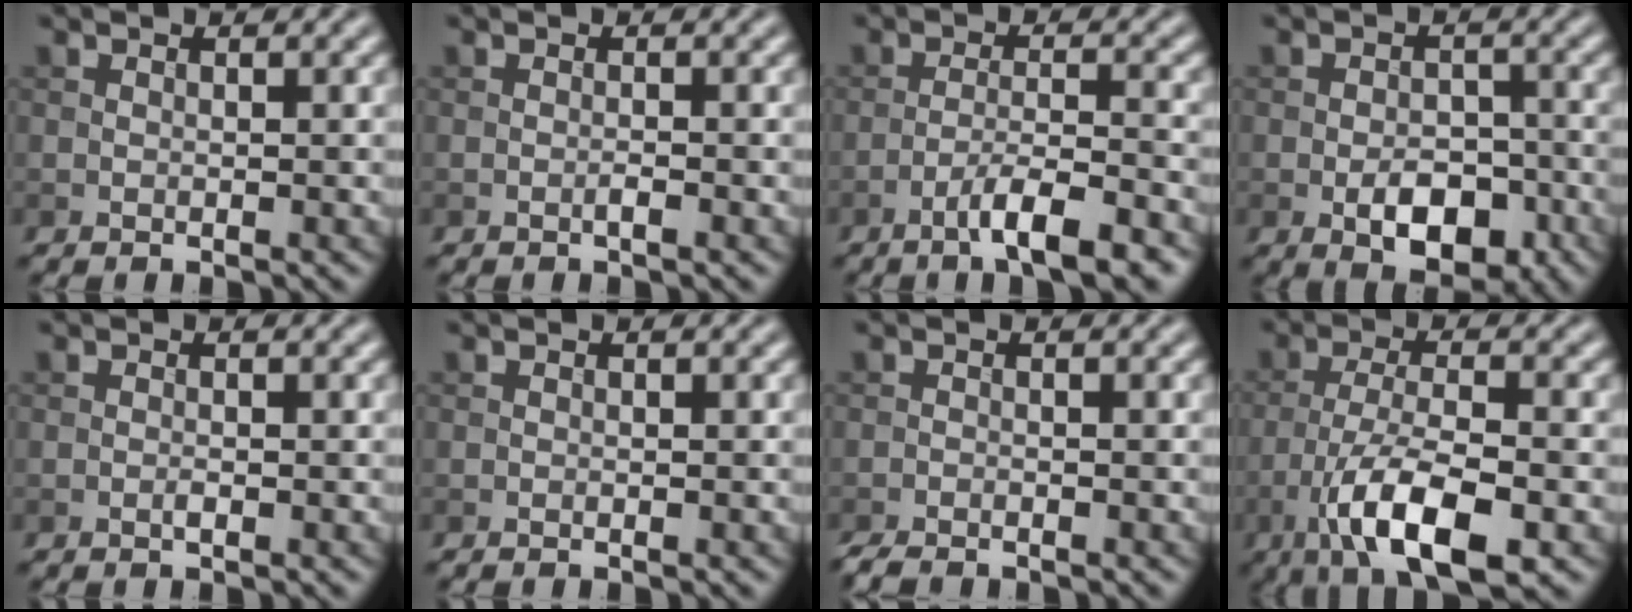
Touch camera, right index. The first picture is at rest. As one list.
[{"total": 0.7, "force": [-0.4, 0.1, 0.6], "torque": [-0.013, 0.001, -0.008]}, {"total": 5.4, "force": [-3.4, 0.8, 4.1], "torque": [-0.067, 0.006, -0.059]}, {"total": 5.6, "force": [-2.3, 3.1, 4.0], "torque": [-0.058, -0.003, -0.037]}, {"total": 0.6, "force": [-0.3, 0.1, 0.5], "torque": [-0.011, -0.001, -0.006]}, {"total": 0.0}, {"total": 1.6, "force": [-1.5, 0.3, 0.7], "torque": [-0.014, -0.006, -0.030]}, {"total": 9.0, "force": [-4.3, 2.9, 7.3], "torque": [-0.133, -0.003, -0.078]}]